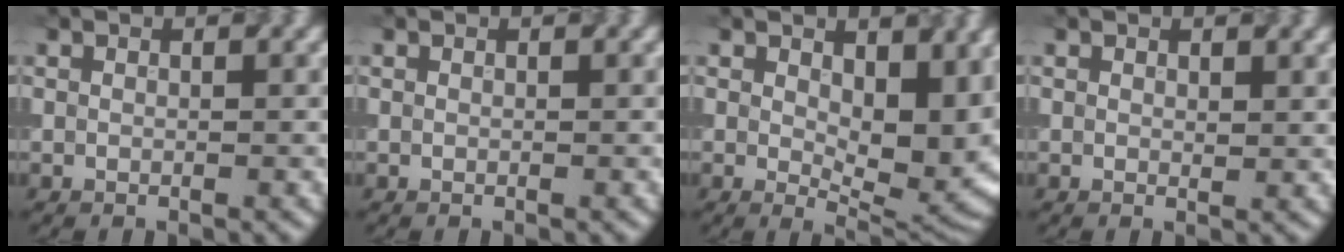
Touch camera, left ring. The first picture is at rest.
{"total": 0.0}
{"total": 7.4, "force": [1.1, 3.8, 6.2], "torque": [-0.095, -0.016, 0.026]}
{"total": 0.7, "force": [0.3, 0.3, 0.5], "torque": [-0.006, -0.003, 0.009]}